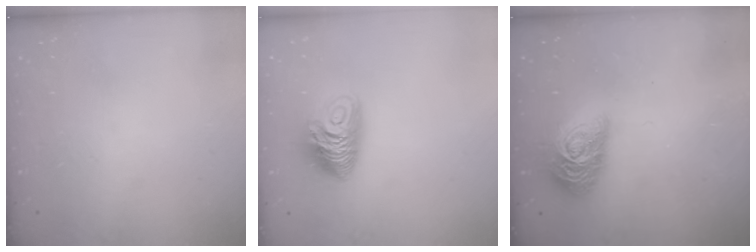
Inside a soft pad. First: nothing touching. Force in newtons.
{"total": 10.6, "press": 10.6, "slide": 0.7}
{"total": 15.8, "press": 15.7, "slide": 0.9}